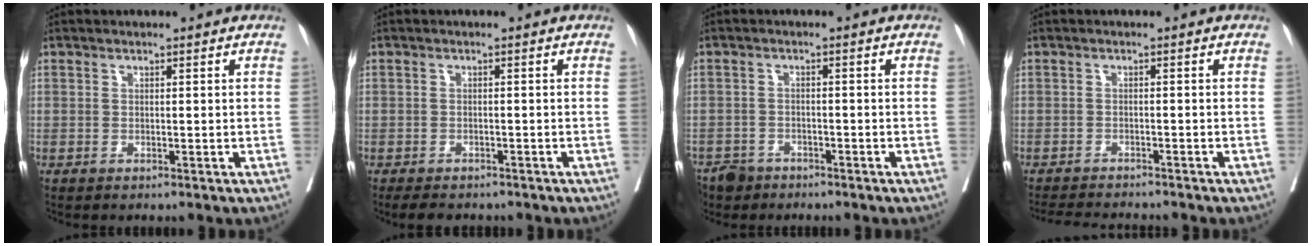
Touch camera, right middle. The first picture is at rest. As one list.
[{"total": 5.1, "force": [-4.3, 2.2, 1.6], "torque": [-0.024, -0.004, -0.057]}, {"total": 4.8, "force": [-3.9, 2.7, 0.7], "torque": [-0.013, -0.002, -0.069]}, {"total": 7.0, "force": [-6.6, 0.3, 2.1], "torque": [-0.028, -0.011, -0.101]}]